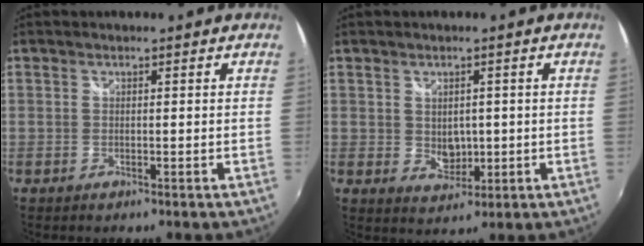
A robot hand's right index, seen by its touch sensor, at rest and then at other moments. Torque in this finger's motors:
{"motor_torque": [-0.09, 0.29, 0.08, 0.01]}